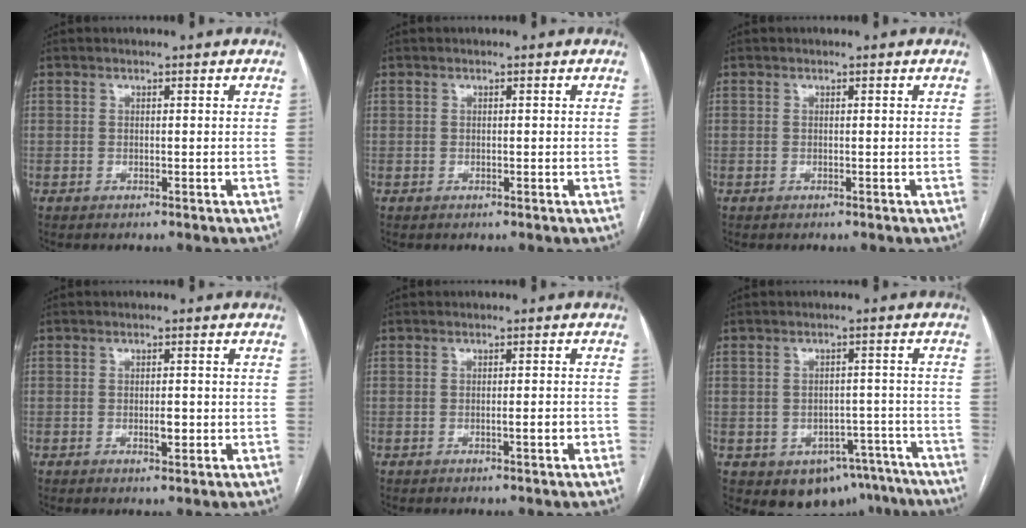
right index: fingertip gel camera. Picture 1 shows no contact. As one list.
[{"total": 0.0}, {"total": 0.0}, {"total": 2.4, "force": [-0.6, 0.9, 2.2], "torque": [-0.037, 0.001, -0.004]}, {"total": 2.0, "force": [-0.8, 0.2, 1.8], "torque": [-0.027, 0.001, -0.010]}, {"total": 11.0, "force": [-7.2, 7.5, 3.8], "torque": [-0.026, 0.025, -0.087]}]